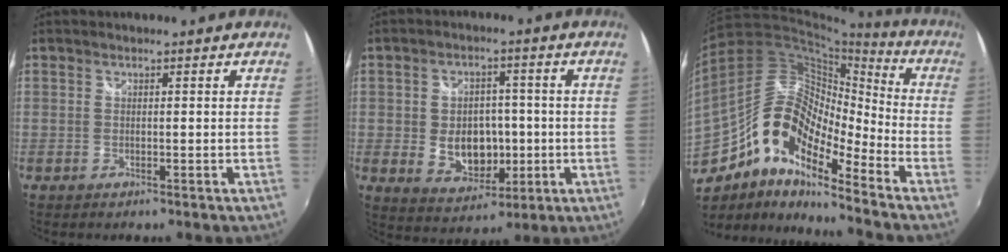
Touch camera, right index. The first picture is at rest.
{"total": 10.9, "force": [-1.3, 8.3, 6.9], "torque": [-0.147, 0.001, -0.006]}
{"total": 17.4, "force": [-9.3, 7.0, 12.9], "torque": [-0.224, 0.000, -0.188]}